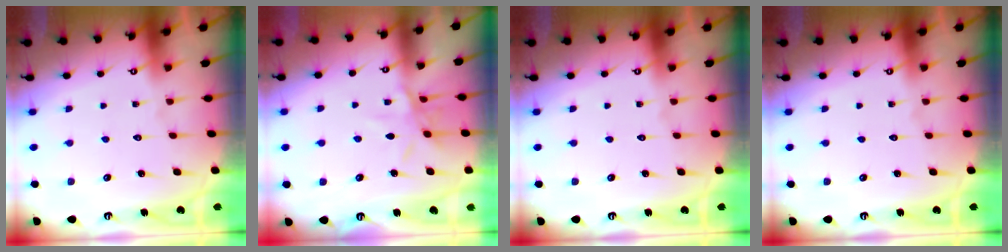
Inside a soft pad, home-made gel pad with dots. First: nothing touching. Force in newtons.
{"total": 7.9, "press": 7.9, "slide": 0.5}
{"total": 0.0}
{"total": 0.0}